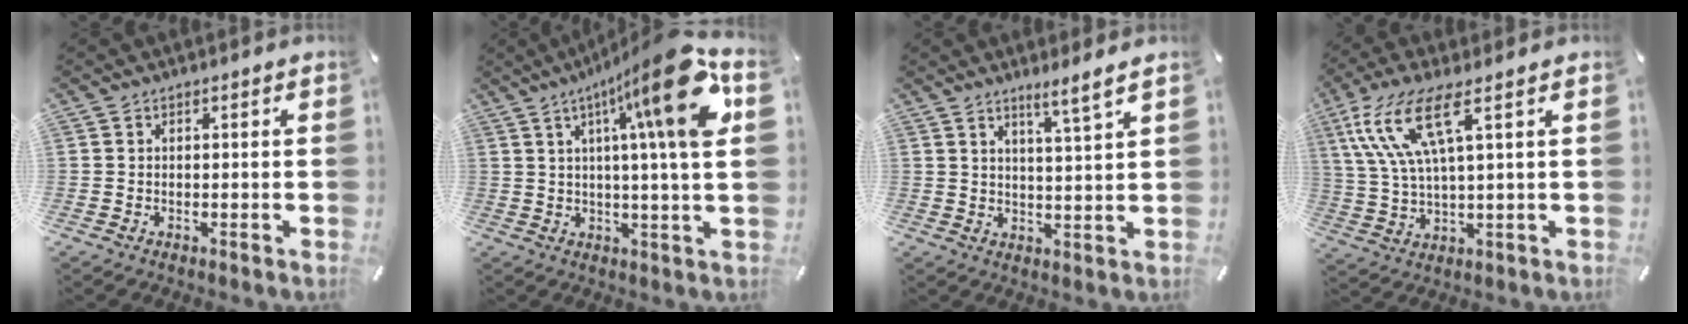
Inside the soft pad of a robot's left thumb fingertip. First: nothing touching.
{"total": 21.3, "force": [7.2, 2.9, 19.9], "torque": [-0.289, -0.040, 0.092]}
{"total": 4.8, "force": [3.9, -0.8, 2.5], "torque": [-0.052, -0.025, 0.066]}
{"total": 13.0, "force": [5.7, 3.9, 11.1], "torque": [-0.250, -0.005, 0.097]}